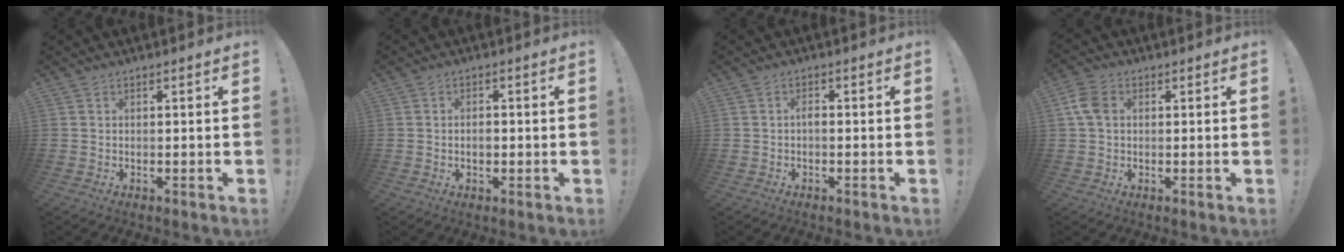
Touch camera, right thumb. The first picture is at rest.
{"total": 2.4, "force": [-0.8, 1.5, 1.7], "torque": [-0.020, 0.003, -0.017]}
{"total": 1.3, "force": [-0.7, 0.5, 1.0], "torque": [-0.028, 0.007, -0.013]}
{"total": 6.4, "force": [1.2, 4.5, 4.3], "torque": [-0.086, 0.012, 0.028]}